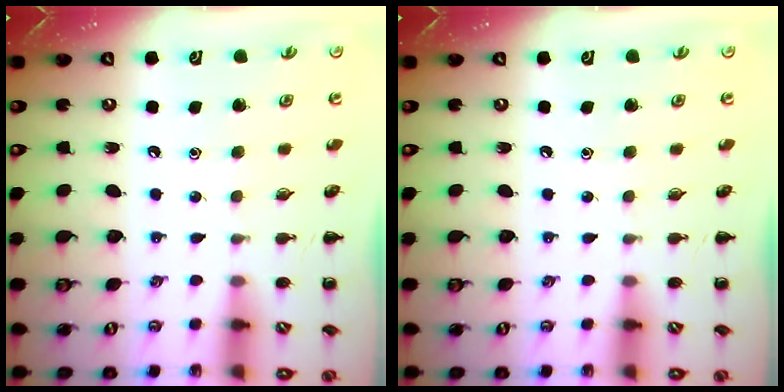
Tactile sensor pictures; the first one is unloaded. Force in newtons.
{"total": 0.0}